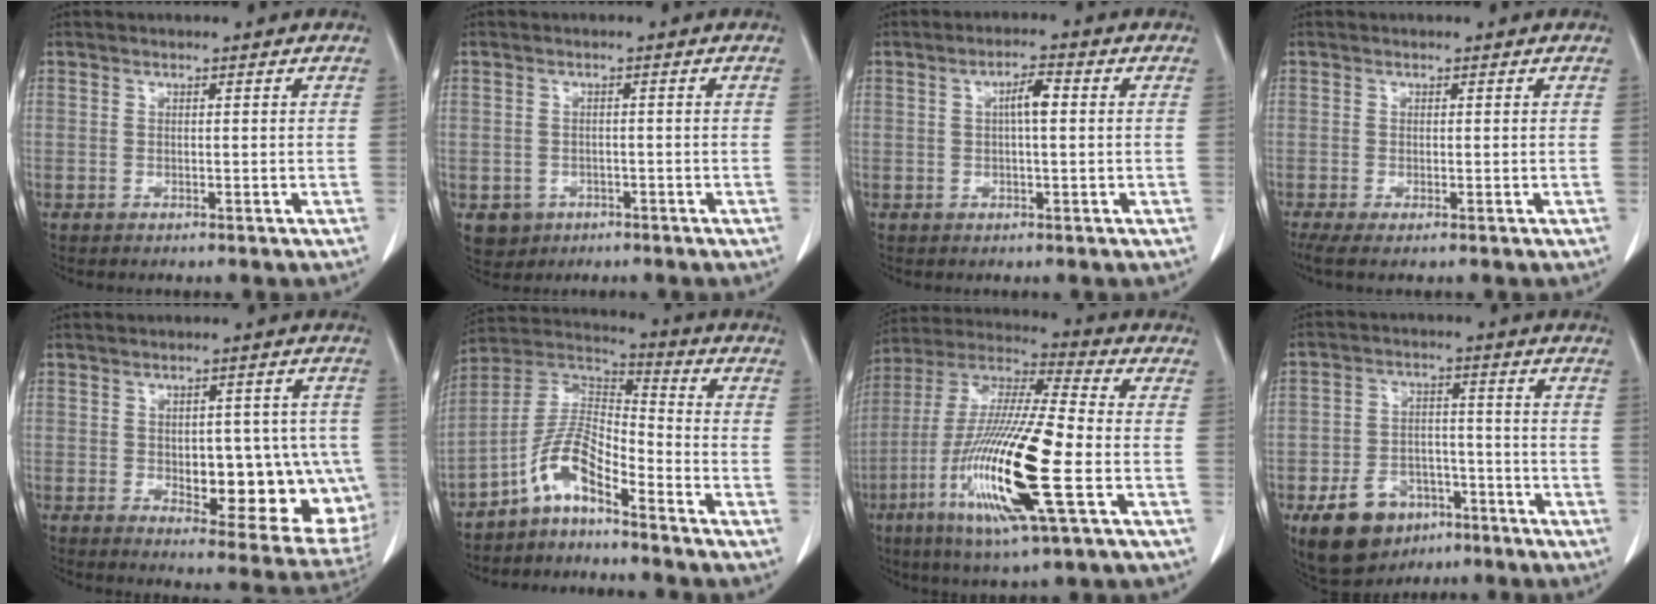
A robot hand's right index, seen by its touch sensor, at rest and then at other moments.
{"total": 3.4, "force": [-1.4, 3.1, 0.5], "torque": [-0.003, 0.006, -0.017]}
{"total": 3.4, "force": [0.5, 0.7, 3.3], "torque": [-0.056, 0.008, 0.007]}
{"total": 2.1, "force": [-0.7, 0.7, 1.9], "torque": [-0.039, -0.005, -0.012]}
{"total": 14.7, "force": [-2.1, 7.0, 12.7], "torque": [-0.124, 0.013, -0.007]}
{"total": 8.2, "force": [-5.6, 2.0, 5.6], "torque": [-0.119, 0.025, -0.116]}
{"total": 21.1, "force": [-6.0, 1.8, 20.1], "torque": [-0.421, -0.028, -0.116]}
{"total": 10.1, "force": [-5.8, 6.5, 5.2], "torque": [-0.102, 0.006, -0.092]}